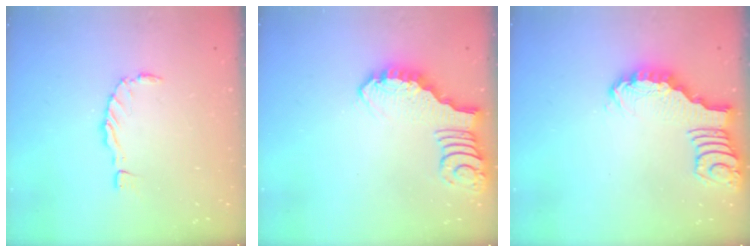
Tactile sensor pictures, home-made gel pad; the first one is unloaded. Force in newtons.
{"total": 2.4, "press": 2.4, "slide": 0.3}
{"total": 2.7, "press": 2.7, "slide": 0.4}